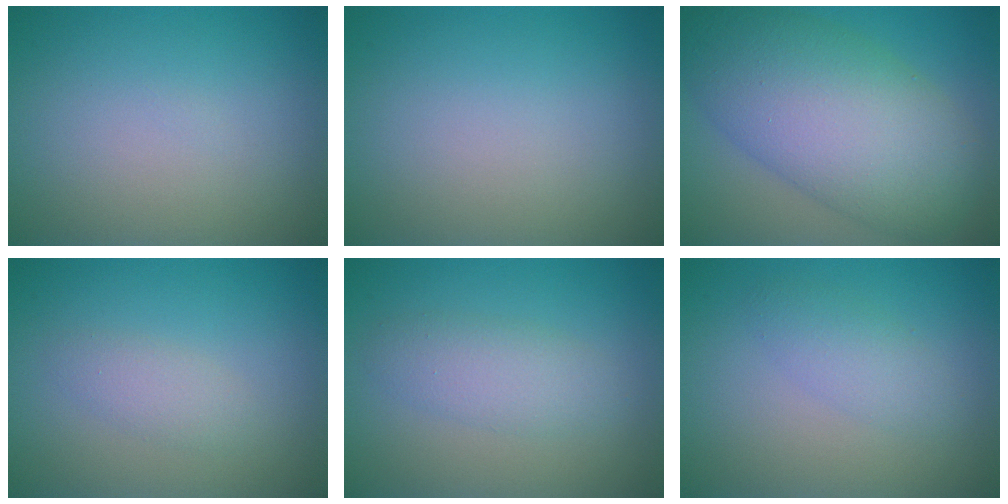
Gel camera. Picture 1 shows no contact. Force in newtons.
{"total": 0.0}
{"total": 11.6, "press": 11.6, "slide": 0.3}
{"total": 1.7, "press": 1.7, "slide": 0.1}
{"total": 2.7, "press": 2.7, "slide": 0.0}
{"total": 2.0, "press": 2.0, "slide": 0.0}